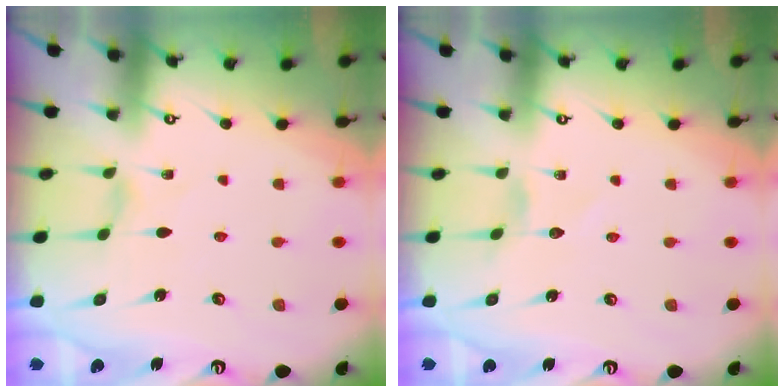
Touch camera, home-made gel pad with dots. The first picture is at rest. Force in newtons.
{"total": 1.7, "press": 1.7, "slide": 0.2}